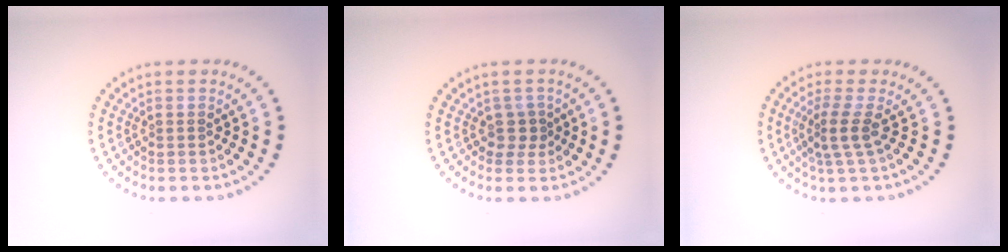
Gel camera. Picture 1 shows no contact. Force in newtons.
{"total": 1.5, "press": 1.1, "slide": 1.0}
{"total": 2.4, "press": 1.7, "slide": 1.8}